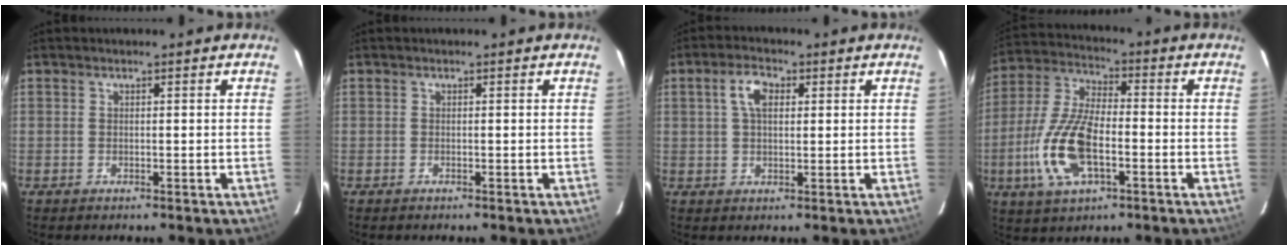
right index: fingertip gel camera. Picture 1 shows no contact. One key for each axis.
{"total": 0.0}
{"total": 4.7, "fx": 1.4, "fy": 2.6, "fz": 3.7, "tx": -0.070, "ty": 0.014, "tz": 0.025}
{"total": 14.9, "fx": -4.3, "fy": 6.5, "fz": 12.7, "tx": -0.279, "ty": -0.002, "tz": -0.083}